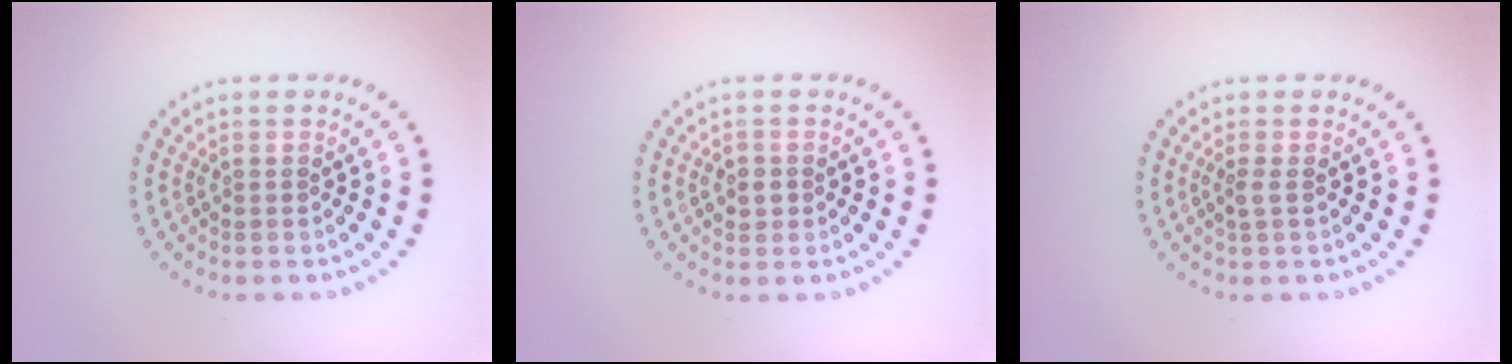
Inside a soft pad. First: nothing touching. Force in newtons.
{"total": 1.4, "press": 1.3, "slide": 0.4}
{"total": 0.9, "press": 0.7, "slide": 0.6}